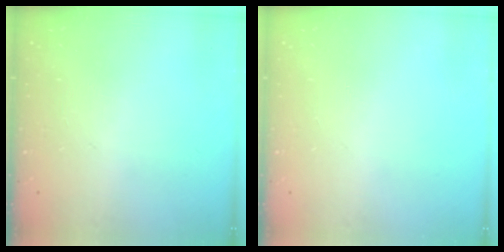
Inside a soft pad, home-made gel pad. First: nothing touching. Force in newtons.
{"total": 0.0}